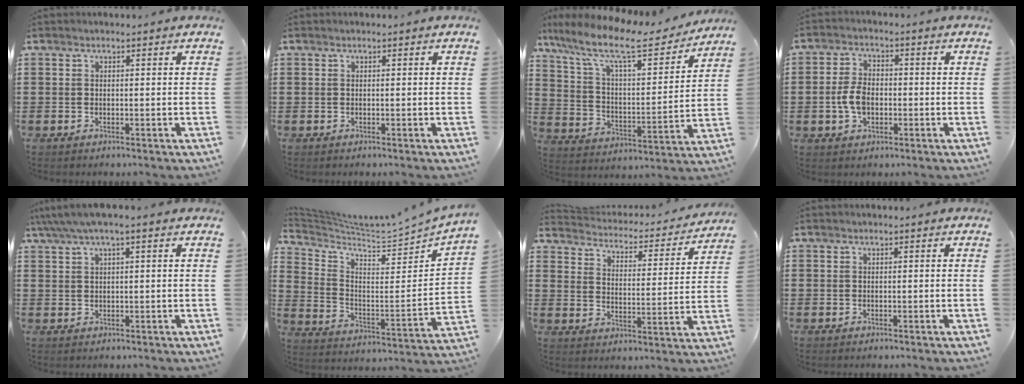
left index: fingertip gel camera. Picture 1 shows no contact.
{"total": 0.0}
{"total": 12.4, "force": [9.8, 2.0, 7.3], "torque": [-0.170, -0.056, 0.164]}
{"total": 5.2, "force": [-0.9, 3.1, 4.1], "torque": [-0.103, -0.003, -0.023]}
{"total": 2.8, "force": [1.4, 0.6, 2.4], "torque": [-0.048, 0.004, 0.024]}
{"total": 4.4, "force": [4.2, -0.2, 1.2], "torque": [-0.051, -0.054, 0.064]}
{"total": 3.0, "force": [3.0, 0.3, 0.2], "torque": [-0.027, -0.028, 0.042]}
{"total": 0.0}